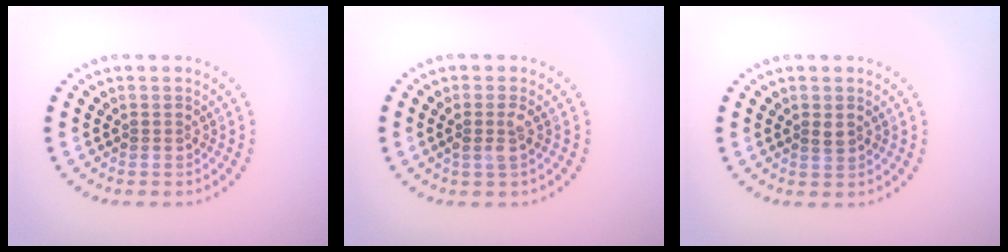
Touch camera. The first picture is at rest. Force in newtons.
{"total": 1.4, "press": 1.3, "slide": 0.6}
{"total": 0.8, "press": 0.8, "slide": 0.1}